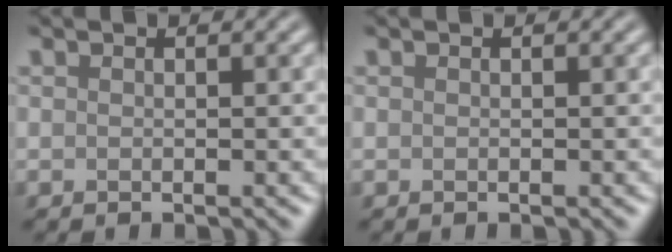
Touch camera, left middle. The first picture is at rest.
{"total": 0.0}